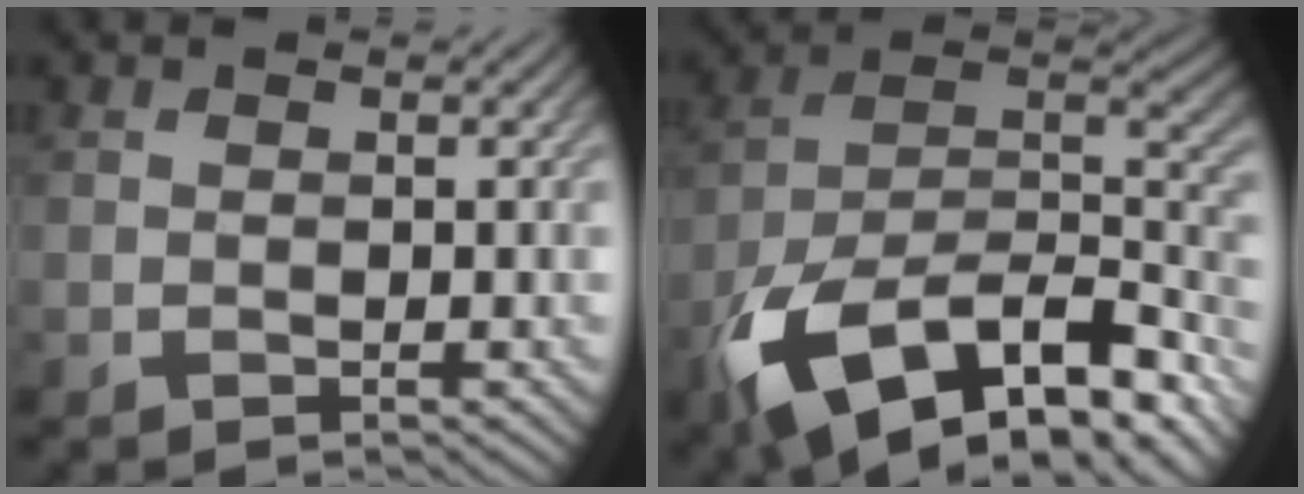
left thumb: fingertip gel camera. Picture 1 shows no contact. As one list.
[{"total": 18.8, "force": [-11.5, 9.0, 11.8], "torque": [-0.237, -0.040, -0.187]}]